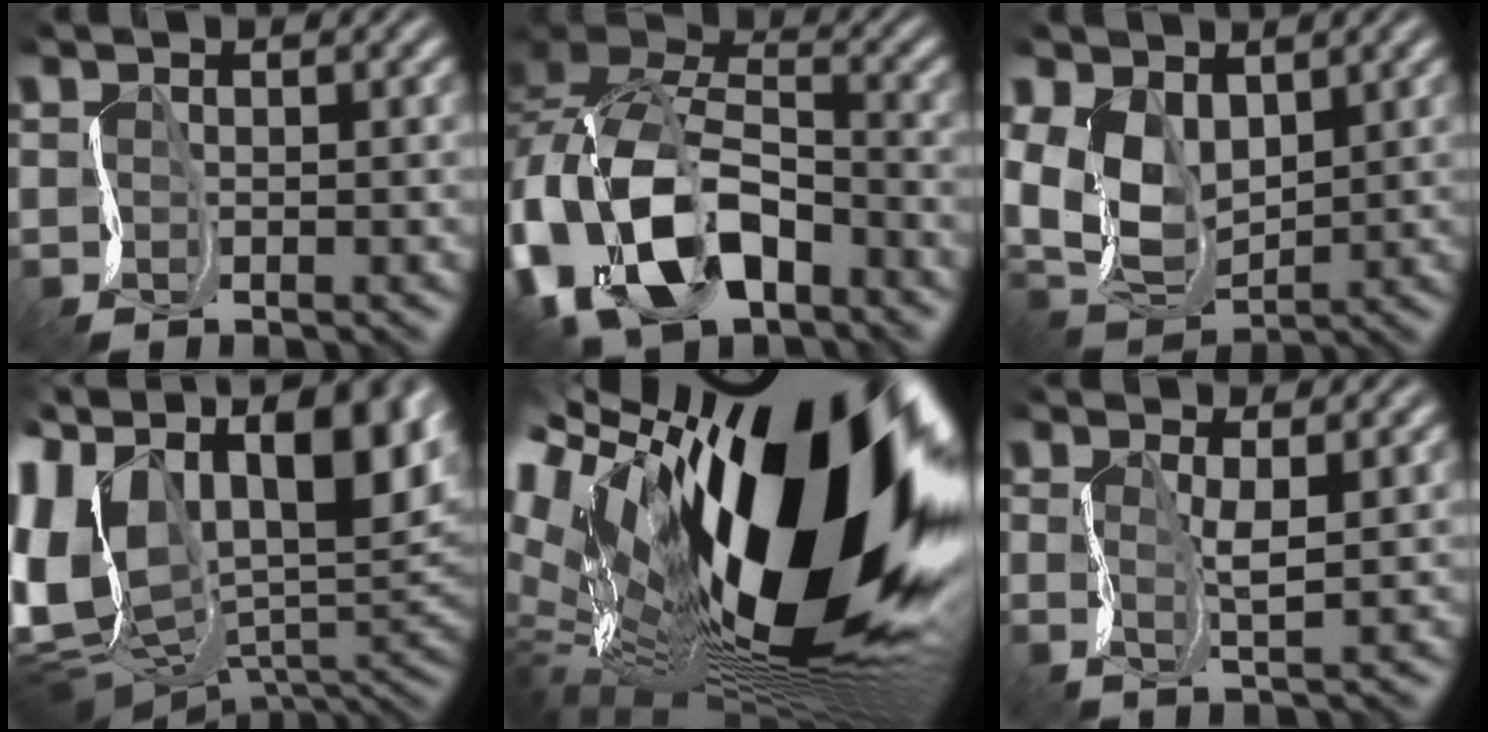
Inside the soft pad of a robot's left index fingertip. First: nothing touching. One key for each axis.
{"total": 11.8, "fx": -6.0, "fy": 6.9, "fz": 7.4, "tx": -0.172, "ty": -0.002, "tz": -0.126}
{"total": 6.0, "fx": 1.3, "fy": 4.1, "fz": 4.1, "tx": -0.110, "ty": -0.005, "tz": 0.019}
{"total": 17.4, "fx": 4.5, "fy": 11.0, "fz": 12.6, "tx": -0.251, "ty": 0.010, "tz": 0.094}
{"total": 22.9, "fx": 3.5, "fy": 10.8, "fz": 19.9, "tx": -0.358, "ty": -0.019, "tz": 0.042}
{"total": 1.3, "fx": -0.2, "fy": -0.1, "fz": 1.3, "tx": -0.037, "ty": -0.001, "tz": -0.005}